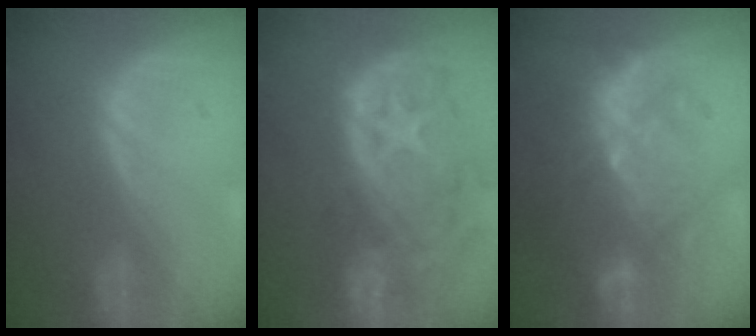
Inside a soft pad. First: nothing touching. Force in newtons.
{"total": 13.9, "press": 11.4, "slide": 8.1}
{"total": 10.3, "press": 9.5, "slide": 3.9}